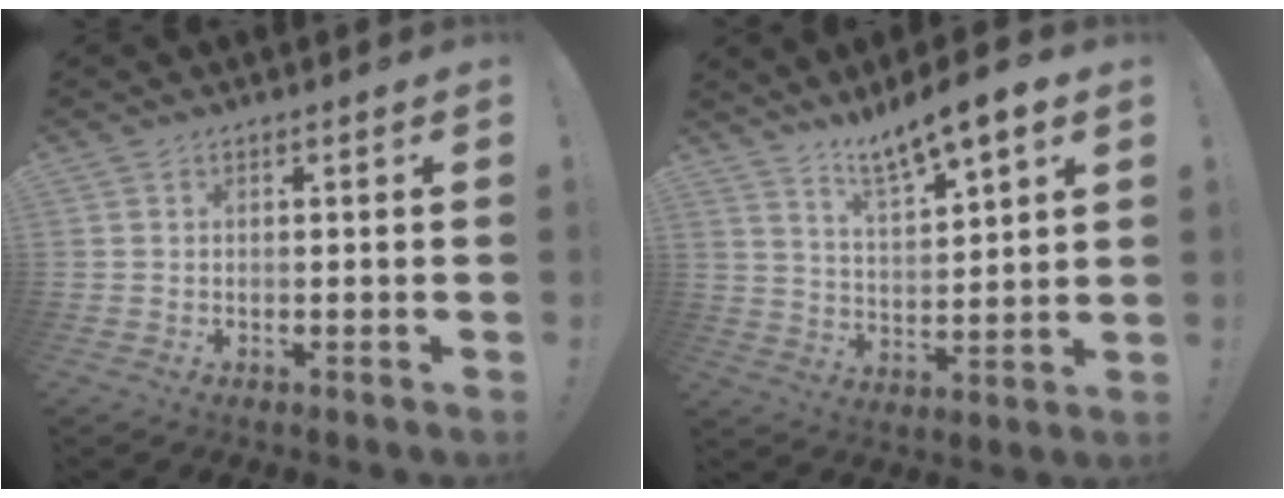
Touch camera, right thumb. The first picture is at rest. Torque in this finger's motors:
{"motor_torque": [-0.04, 1.93, 0.10, 0.16, 0.09]}